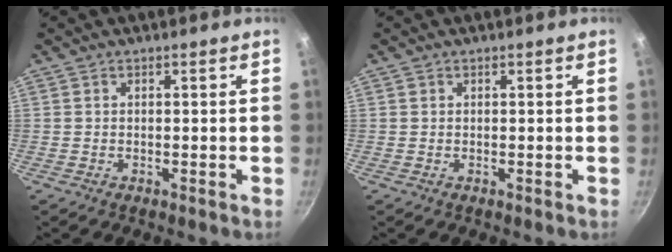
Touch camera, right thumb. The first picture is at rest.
{"total": 0.0}